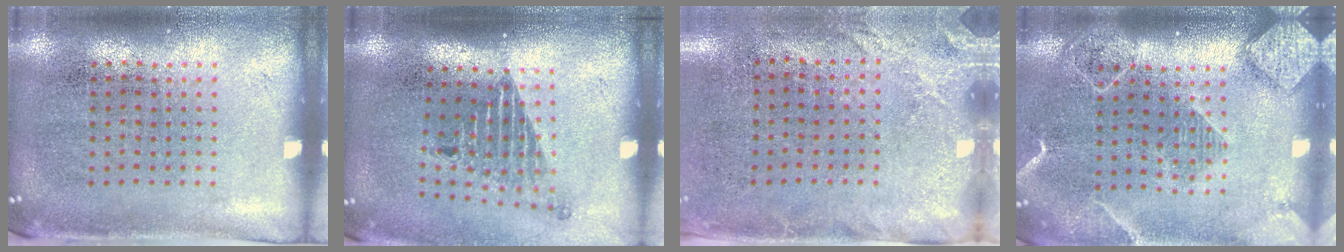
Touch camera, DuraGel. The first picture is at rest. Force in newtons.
{"total": 1.7, "press": 1.2, "slide": 1.2}
{"total": 2.7, "press": 2.1, "slide": 1.7}
{"total": 2.0, "press": 1.8, "slide": 0.8}